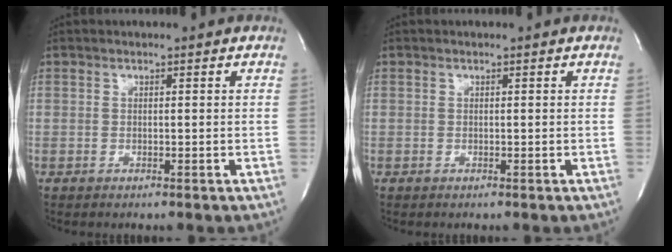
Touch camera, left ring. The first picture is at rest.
{"total": 0.0}